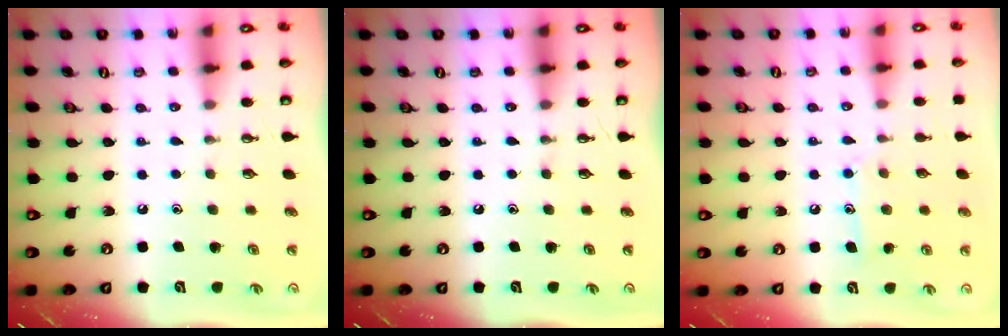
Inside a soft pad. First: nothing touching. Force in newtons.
{"total": 0.0}
{"total": 8.8, "press": 8.7, "slide": 0.7}